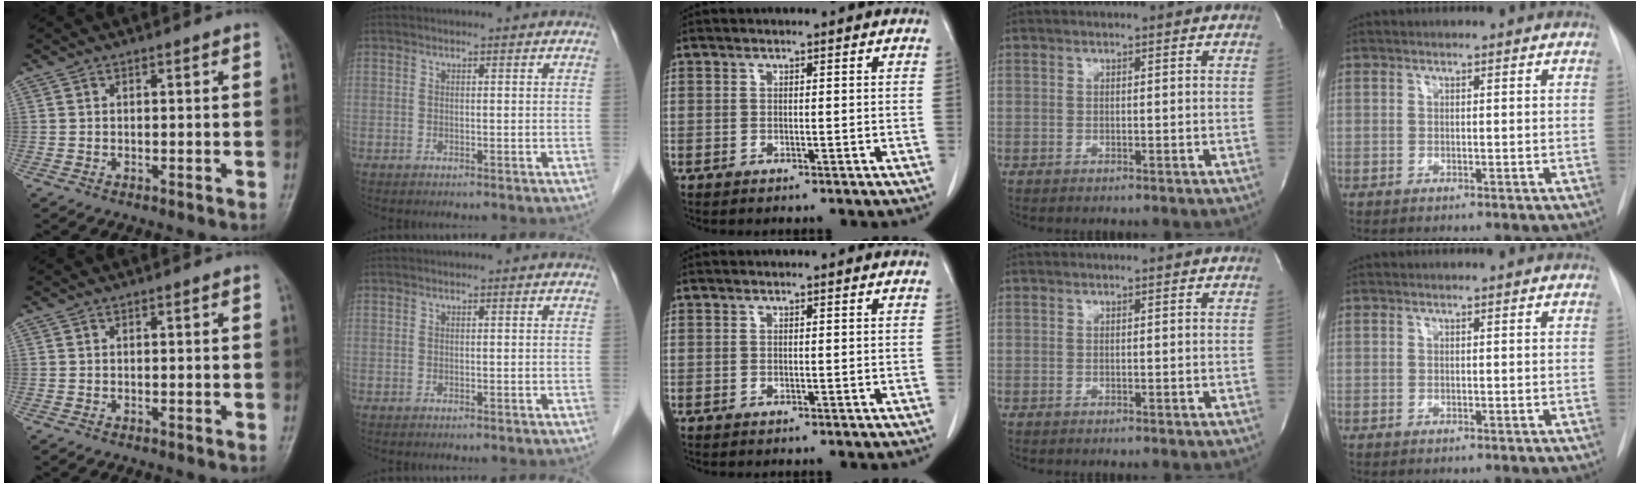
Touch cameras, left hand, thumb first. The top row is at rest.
{}